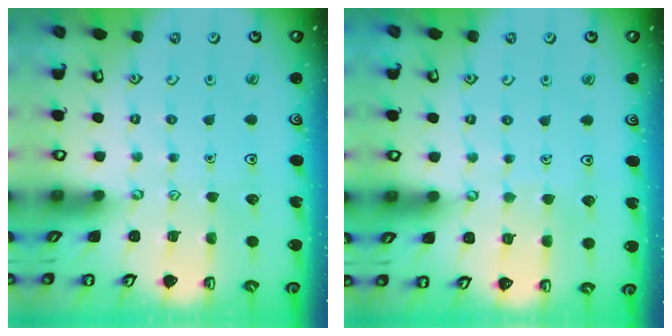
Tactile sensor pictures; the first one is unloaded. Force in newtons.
{"total": 2.7, "press": 2.7, "slide": 0.2}